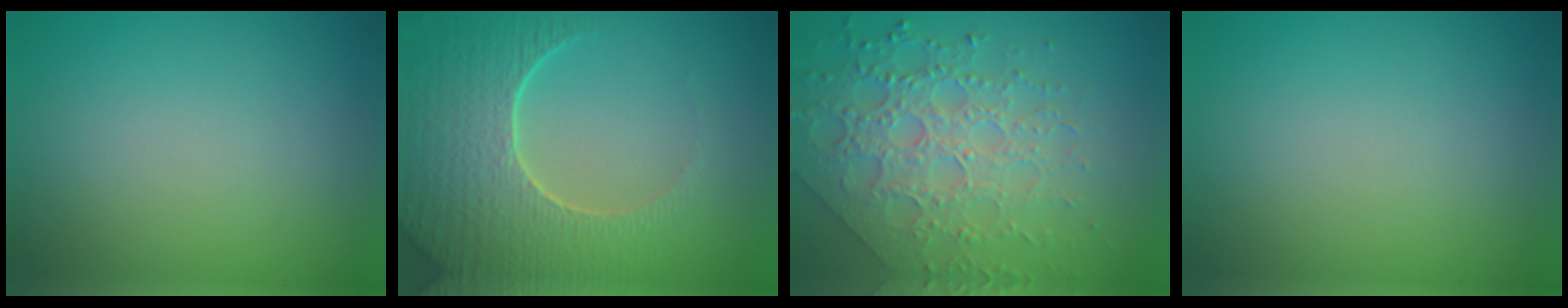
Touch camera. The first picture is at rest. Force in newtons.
{"total": 6.6, "press": 5.4, "slide": 3.8}
{"total": 6.2, "press": 5.2, "slide": 3.3}
{"total": 0.0}